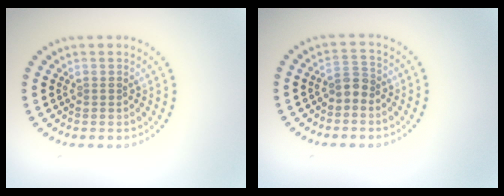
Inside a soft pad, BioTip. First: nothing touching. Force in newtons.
{"total": 1.8, "press": 1.5, "slide": 1.0}